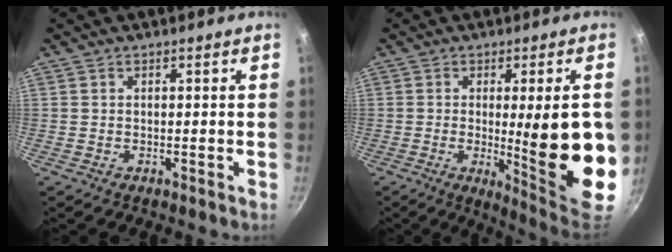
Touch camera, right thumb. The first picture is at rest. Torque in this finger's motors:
{"motor_torque": [-0.56, 2.11, 1.84, 0.10, 0.30]}